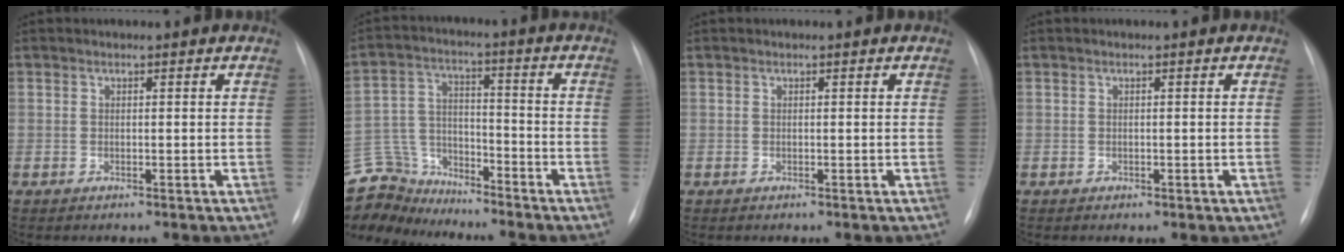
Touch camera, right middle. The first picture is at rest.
{"total": 12.2, "force": [-11.6, 3.5, 0.9], "torque": [-0.026, 0.027, -0.219]}
{"total": 0.0}
{"total": 0.5, "force": [-0.2, 0.3, 0.3], "torque": [-0.003, 0.001, -0.001]}